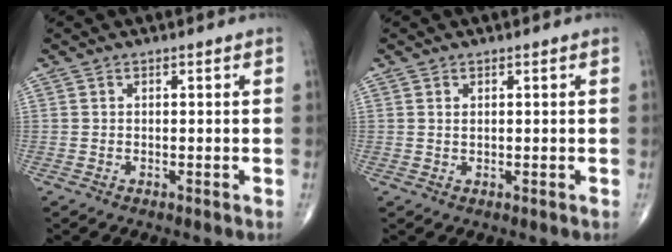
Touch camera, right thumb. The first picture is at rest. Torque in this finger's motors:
{"motor_torque": [-0.14, -0.32, -0.04, 0.37, -0.05]}